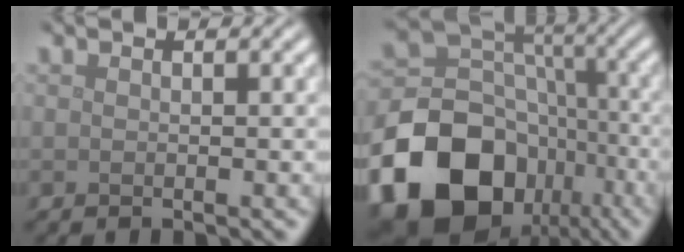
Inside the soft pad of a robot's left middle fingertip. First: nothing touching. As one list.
[{"total": 18.5, "force": [-9.2, 13.9, 8.2], "torque": [-0.190, -0.040, -0.155]}]